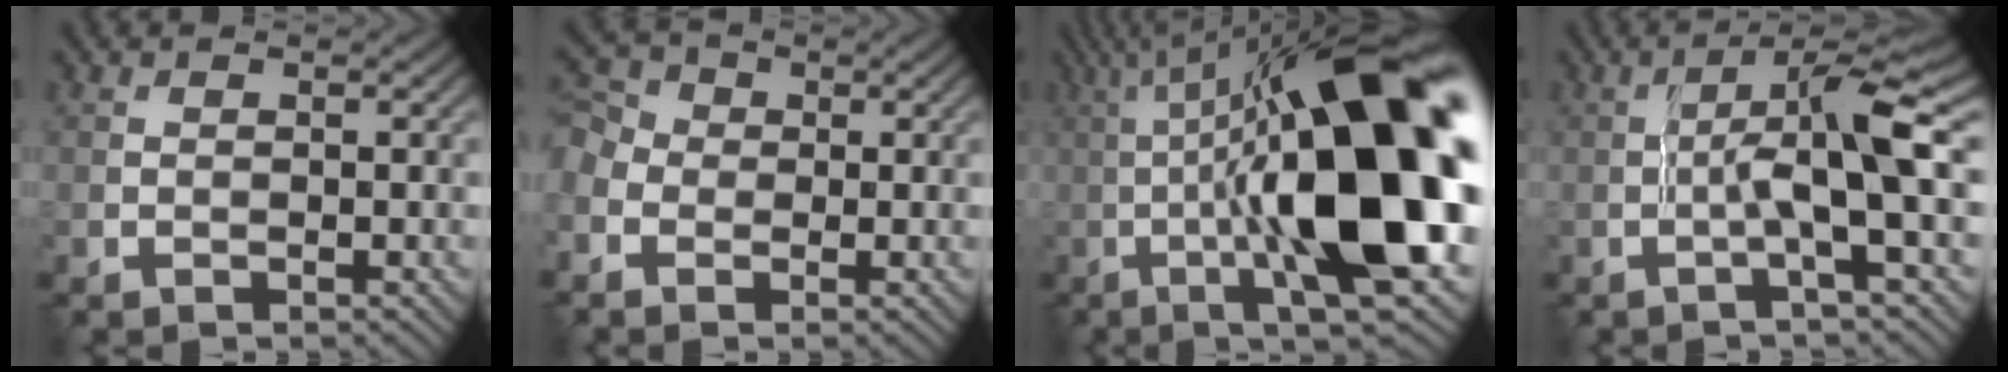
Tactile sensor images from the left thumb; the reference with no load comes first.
{"total": 4.6, "force": [-1.0, 3.7, 2.4], "torque": [-0.075, 0.004, -0.027]}
{"total": 21.7, "force": [-1.0, 5.9, 20.9], "torque": [-0.307, 0.028, -0.020]}
{"total": 7.3, "force": [-0.5, 0.8, 7.3], "torque": [-0.130, 0.016, -0.017]}